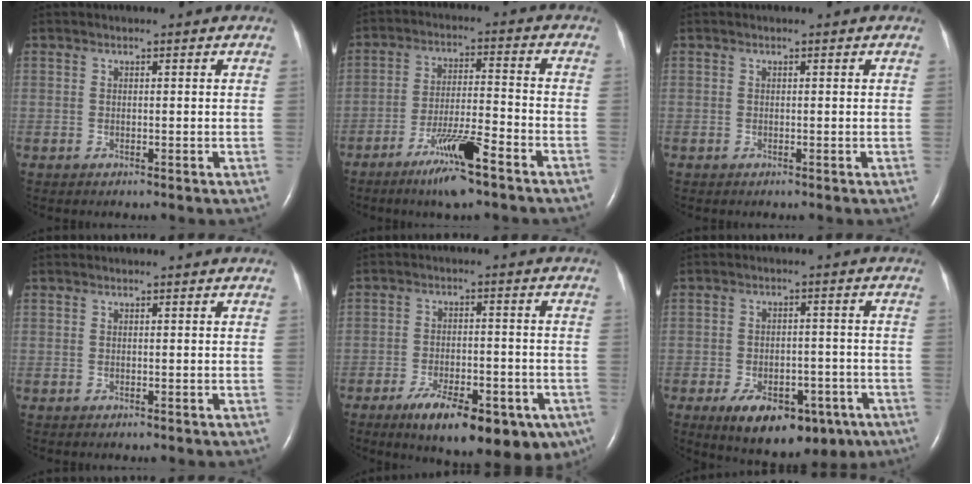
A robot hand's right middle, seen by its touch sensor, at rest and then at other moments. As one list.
[{"total": 9.8, "force": [-6.3, 0.3, 7.5], "torque": [-0.142, -0.019, -0.110]}, {"total": 0.0}, {"total": 0.0}, {"total": 16.4, "force": [-9.8, 6.3, 11.6], "torque": [-0.128, -0.003, -0.137]}, {"total": 13.9, "force": [-7.9, 7.4, 8.9], "torque": [-0.133, 0.002, -0.103]}]